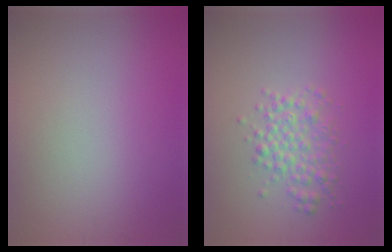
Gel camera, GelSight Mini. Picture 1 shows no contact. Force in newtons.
{"total": 2.8, "press": 2.8, "slide": 0.0}